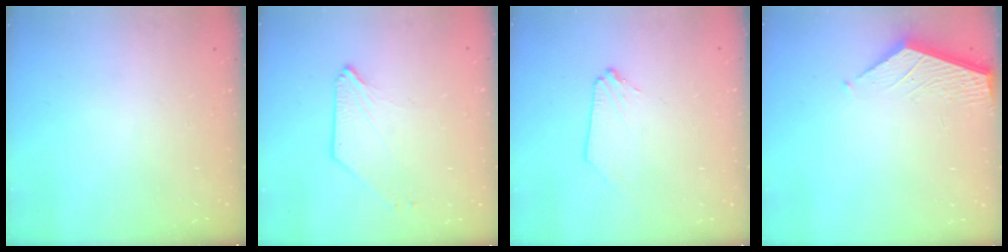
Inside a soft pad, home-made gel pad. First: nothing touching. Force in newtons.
{"total": 0.0}
{"total": 0.0}
{"total": 2.1, "press": 2.1, "slide": 0.2}